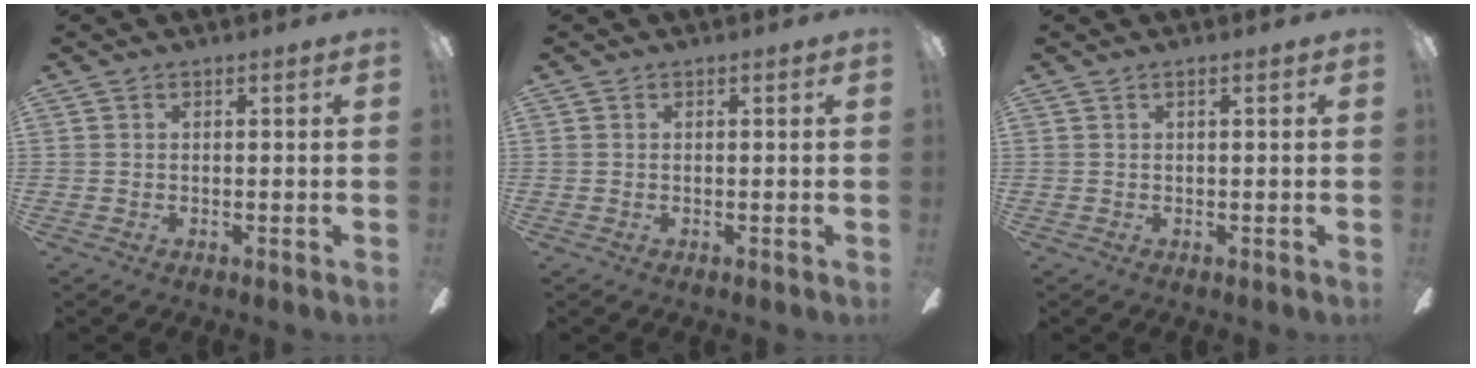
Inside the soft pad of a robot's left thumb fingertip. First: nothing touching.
{"total": 0.0}
{"total": 1.0, "force": [0.4, 0.1, 0.9], "torque": [-0.017, 0.001, 0.006]}